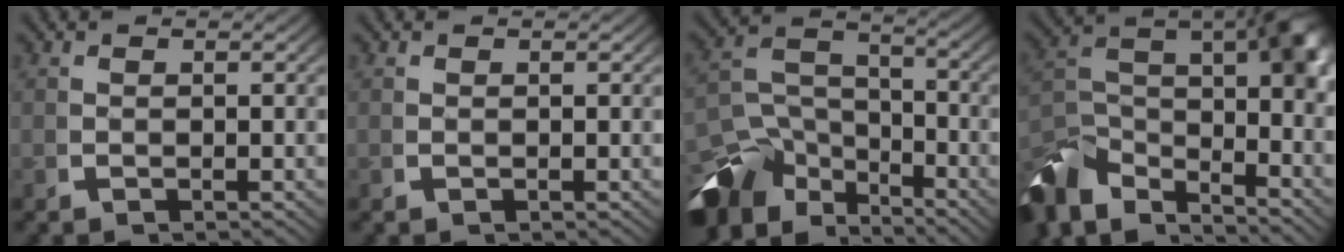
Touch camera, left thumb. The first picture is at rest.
{"total": 0.0}
{"total": 12.1, "force": [-5.0, 8.2, 7.4], "torque": [-0.135, -0.049, -0.067]}
{"total": 15.6, "force": [-2.6, 10.0, 11.6], "torque": [-0.231, -0.031, -0.042]}